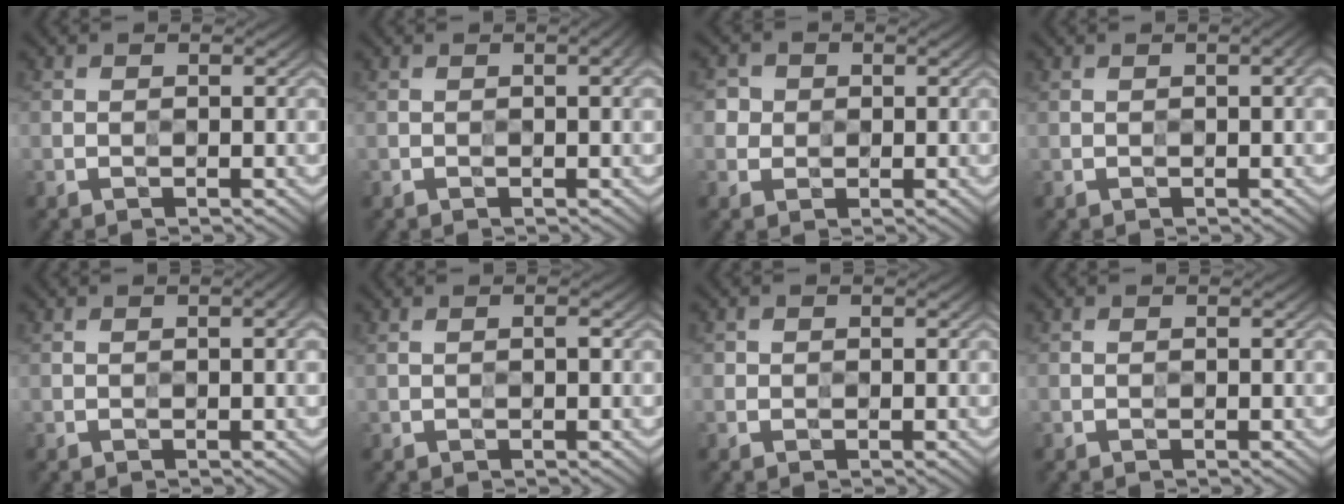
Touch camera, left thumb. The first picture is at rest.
{"total": 1.7, "force": [0.2, 0.3, 1.7], "torque": [-0.024, 0.003, 0.002]}
{"total": 2.6, "force": [0.7, 2.4, 0.4], "torque": [-0.013, -0.004, 0.006]}
{"total": 1.5, "force": [0.2, 0.3, 1.5], "torque": [-0.023, 0.005, 0.003]}
{"total": 1.6, "force": [0.2, 0.3, 1.5], "torque": [-0.024, 0.005, 0.003]}
{"total": 0.7, "force": [0.3, 0.1, 0.7], "torque": [-0.016, 0.003, 0.004]}
{"total": 0.6, "force": [0.2, 0.5, 0.0], "torque": [0.002, -0.006, 0.000]}
{"total": 0.0}